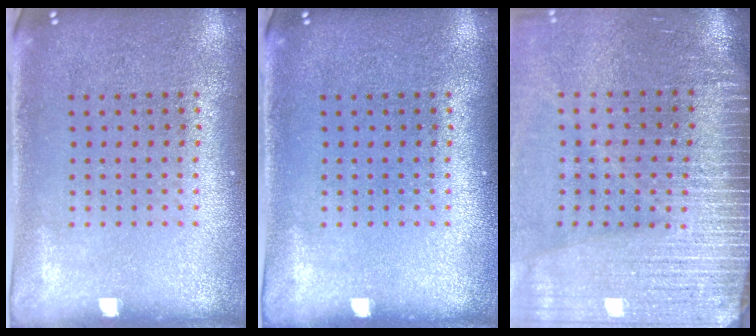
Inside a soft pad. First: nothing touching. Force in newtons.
{"total": 0.0}
{"total": 4.2, "press": 3.6, "slide": 2.2}